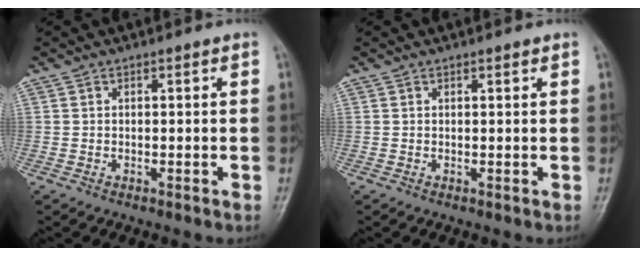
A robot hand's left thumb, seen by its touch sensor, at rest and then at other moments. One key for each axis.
{"total": 0.8, "fx": 0.6, "fy": 0.2, "fz": 0.5, "tx": -0.007, "ty": -0.002, "tz": 0.008}